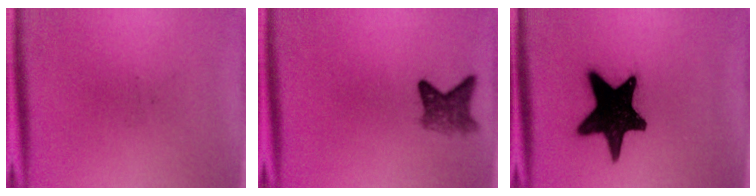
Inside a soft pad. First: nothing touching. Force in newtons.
{"total": 3.7}
{"total": 19.1}